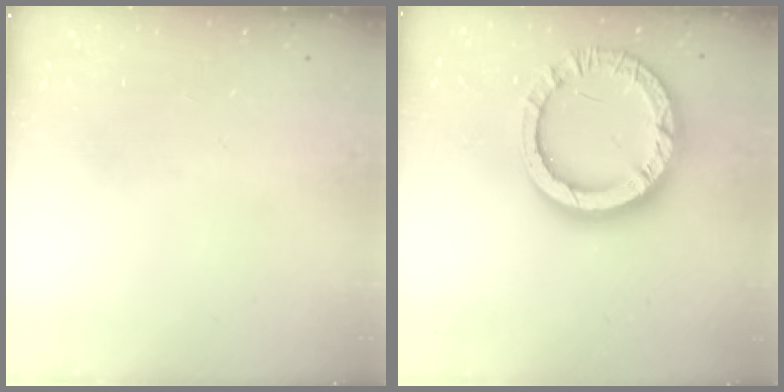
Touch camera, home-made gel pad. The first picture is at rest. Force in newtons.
{"total": 16.9, "press": 16.8, "slide": 1.4}